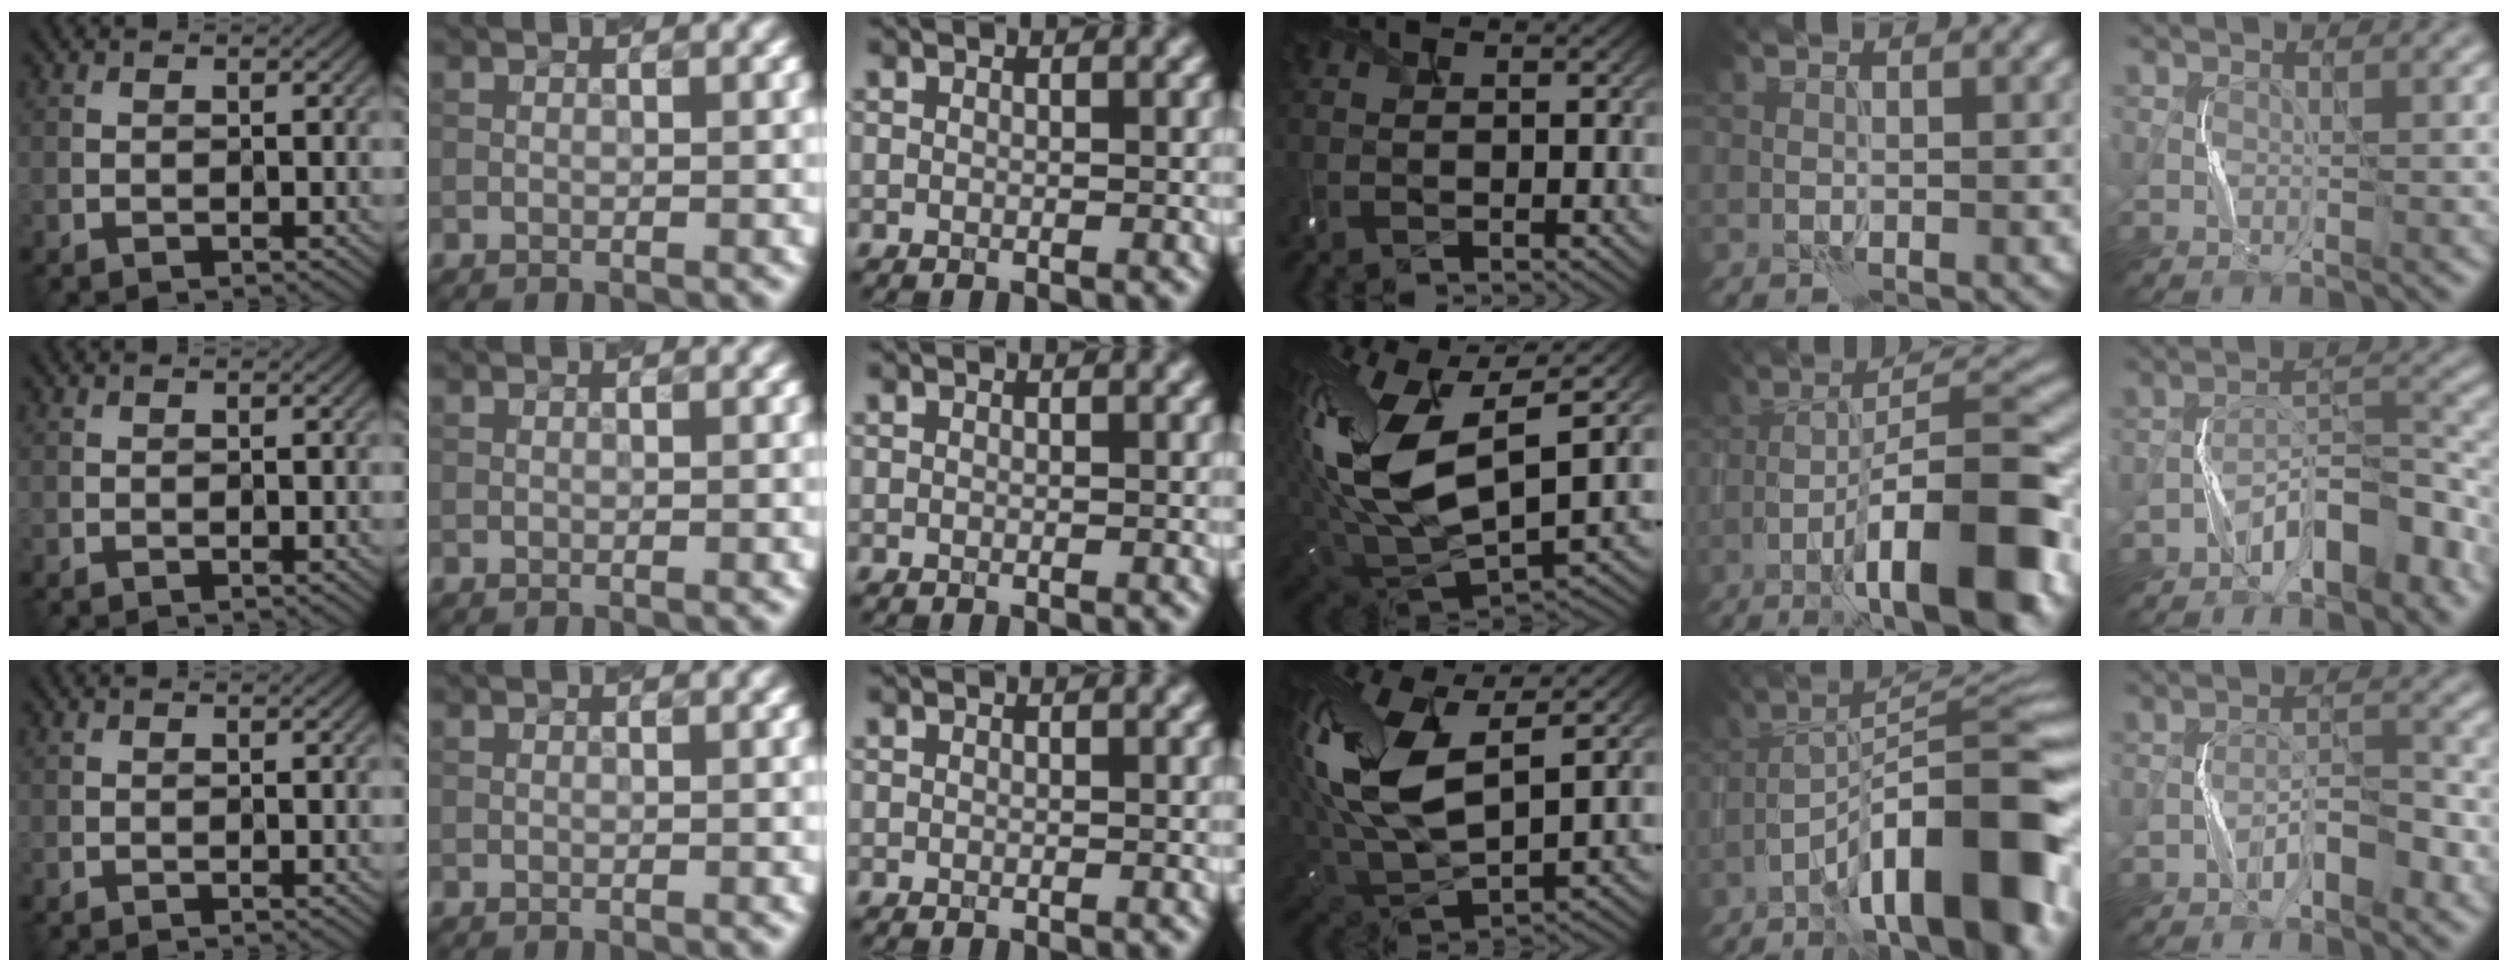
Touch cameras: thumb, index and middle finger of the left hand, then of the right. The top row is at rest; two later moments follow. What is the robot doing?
{"motion": "shake", "object": "box of matches"}